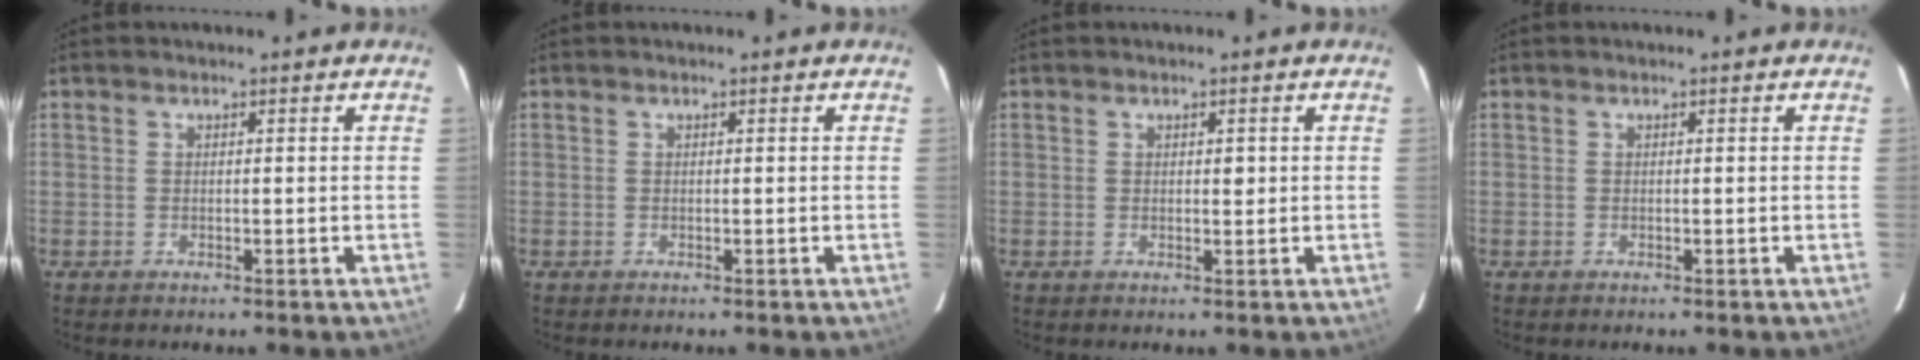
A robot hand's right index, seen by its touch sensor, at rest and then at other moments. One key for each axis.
{"total": 0.0}
{"total": 1.1, "fx": 0.2, "fy": 0.6, "fz": 1.0, "tx": -0.014, "ty": -0.001, "tz": 0.004}
{"total": 0.0}